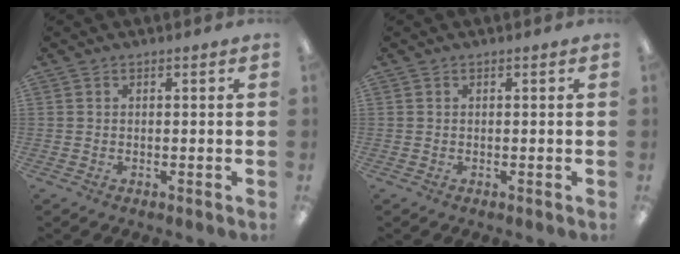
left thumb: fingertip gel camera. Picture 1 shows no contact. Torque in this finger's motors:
{"motor_torque": [0.00, 0.00, -0.04, 0.04, 0.00]}